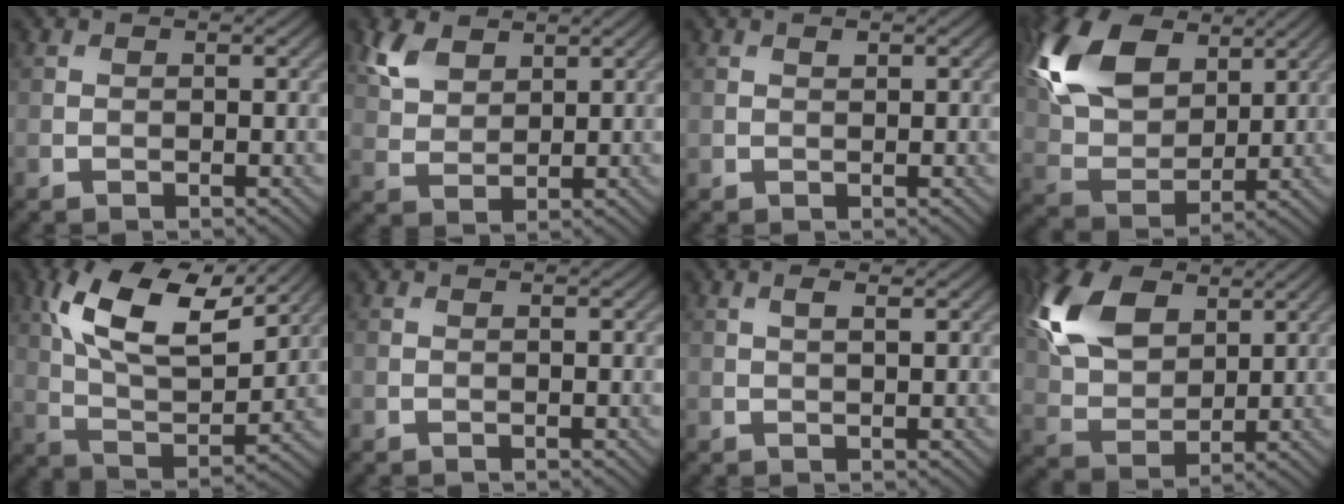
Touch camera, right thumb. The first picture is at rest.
{"total": 5.2, "force": [3.2, 3.1, 2.7], "torque": [-0.071, 0.002, 0.070]}
{"total": 0.7, "force": [0.5, 0.4, 0.4], "torque": [-0.007, -0.002, 0.011]}
{"total": 15.0, "force": [6.6, 9.2, 9.8], "torque": [-0.246, 0.029, 0.120]}
{"total": 13.6, "force": [6.9, 6.0, 10.1], "torque": [-0.213, 0.007, 0.132]}
{"total": 0.0}
{"total": 1.3, "force": [0.7, 0.2, 1.1], "torque": [-0.021, 0.000, 0.014]}
{"total": 13.0, "force": [5.5, 8.0, 8.7], "torque": [-0.228, 0.026, 0.104]}